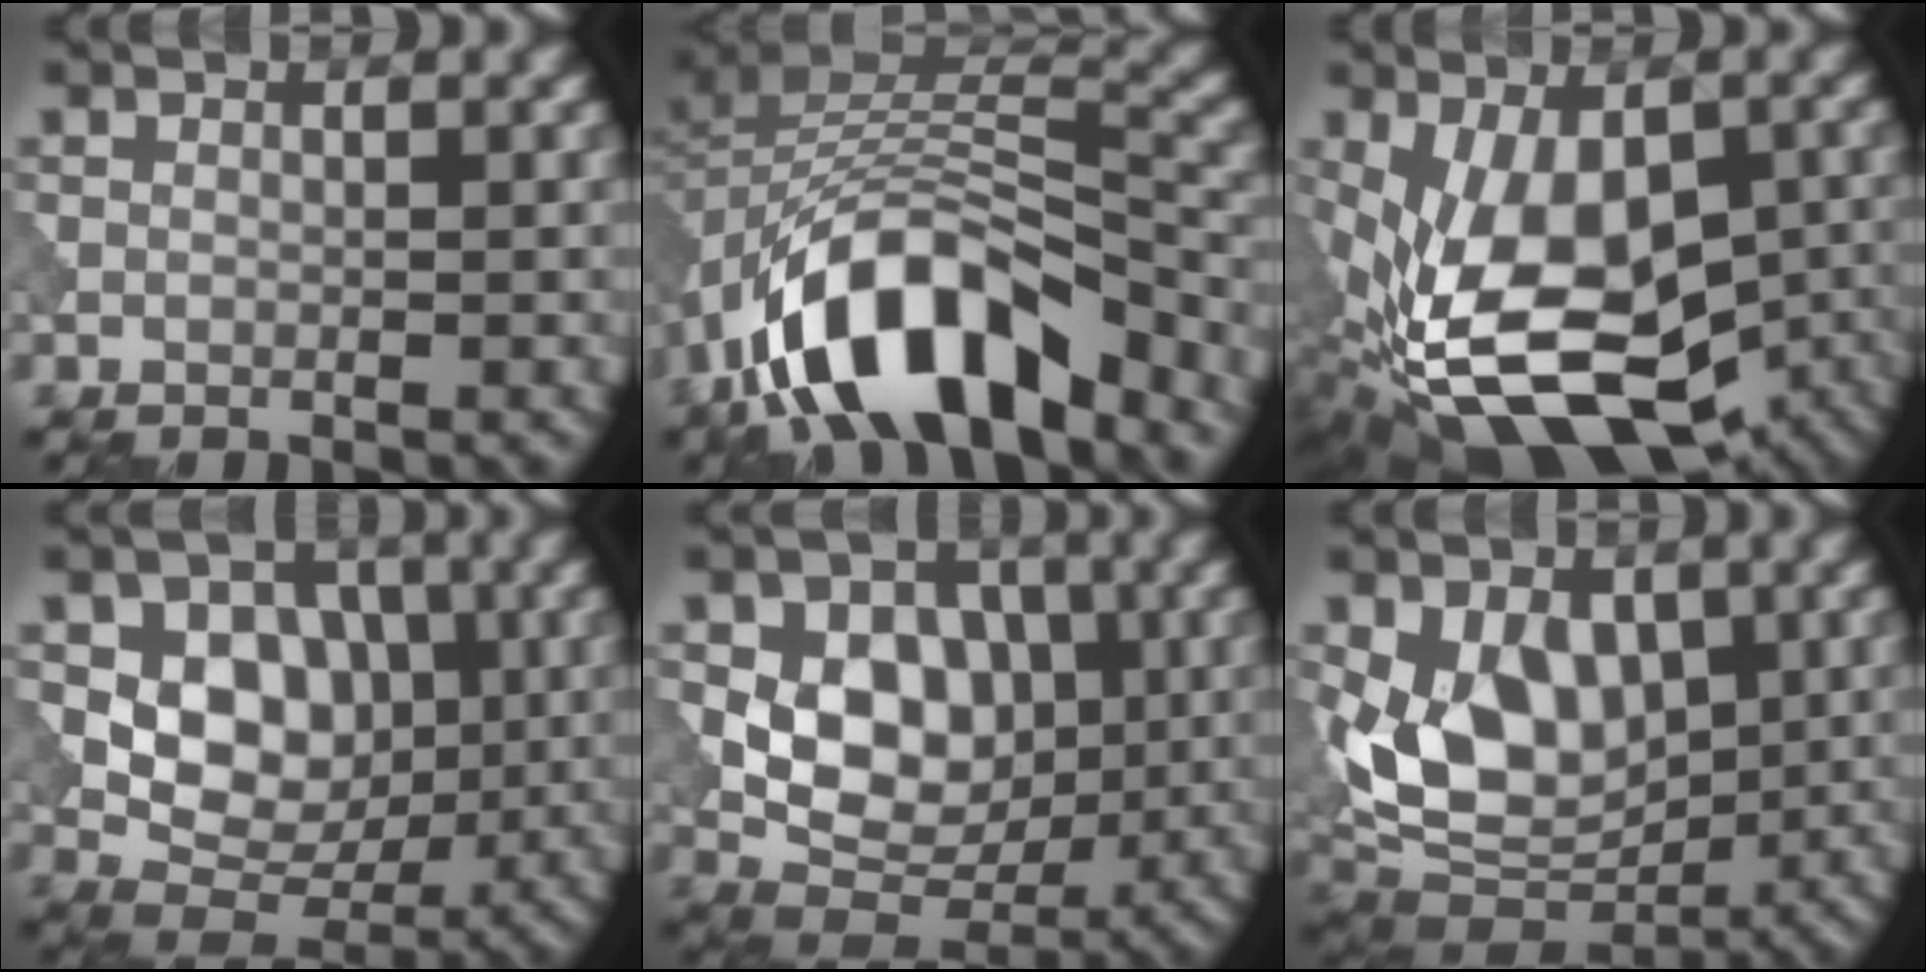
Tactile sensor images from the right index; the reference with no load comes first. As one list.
[{"total": 12.3, "force": [-7.4, 5.5, 8.1], "torque": [-0.135, -0.001, -0.138]}, {"total": 15.6, "force": [-4.5, 8.5, 12.3], "torque": [-0.215, -0.029, -0.063]}, {"total": 7.2, "force": [0.8, 5.6, 4.5], "torque": [-0.068, -0.004, 0.007]}, {"total": 7.8, "force": [0.6, 5.8, 5.2], "torque": [-0.081, -0.004, 0.006]}, {"total": 8.3, "force": [0.8, 5.9, 5.9], "torque": [-0.097, -0.017, 0.014]}]